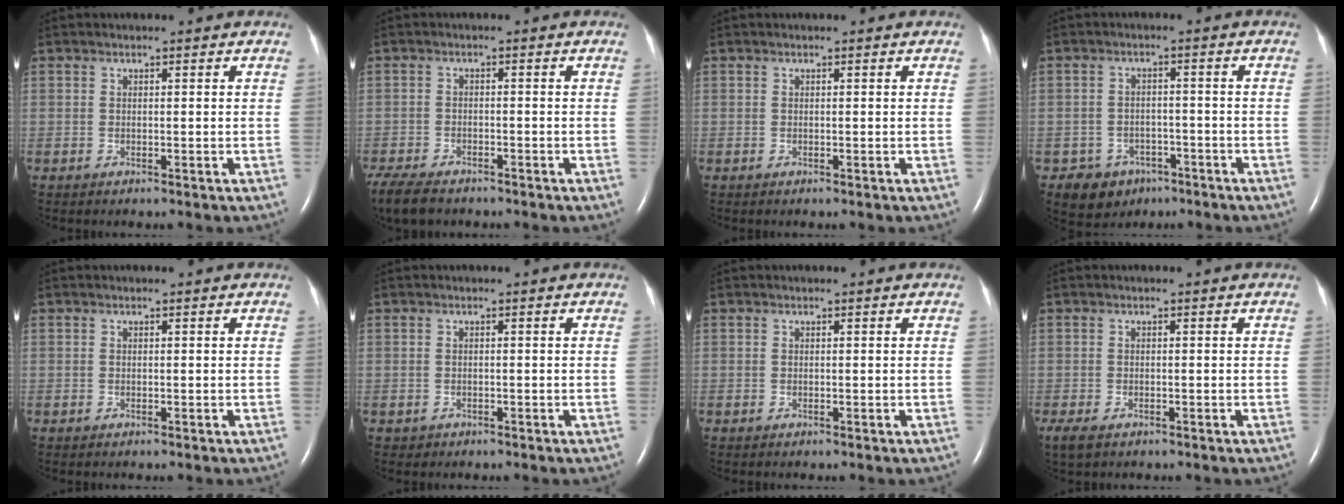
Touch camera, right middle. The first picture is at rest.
{"total": 7.8, "force": [-6.3, 2.9, 3.6], "torque": [-0.069, -0.015, -0.103]}
{"total": 0.0}
{"total": 5.9, "force": [-3.5, 4.6, 0.7], "torque": [-0.010, 0.010, -0.043]}
{"total": 0.0}
{"total": 0.6, "force": [-0.4, 0.5, -0.1], "torque": [-0.005, 0.003, -0.005]}
{"total": 0.0}
{"total": 3.9, "force": [-2.5, 1.9, 2.2], "torque": [-0.052, -0.012, -0.041]}